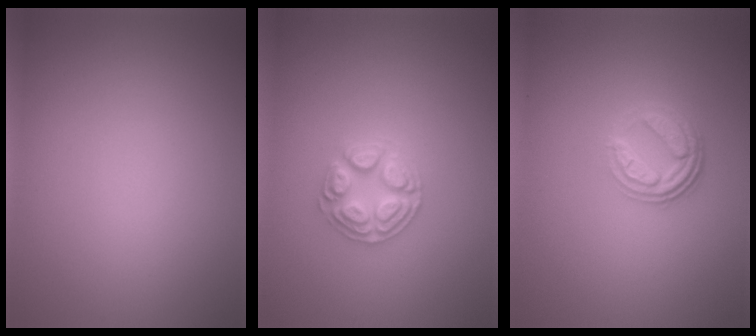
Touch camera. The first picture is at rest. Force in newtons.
{"total": 2.9, "press": 2.8, "slide": 0.3}
{"total": 3.8, "press": 2.8, "slide": 2.6}